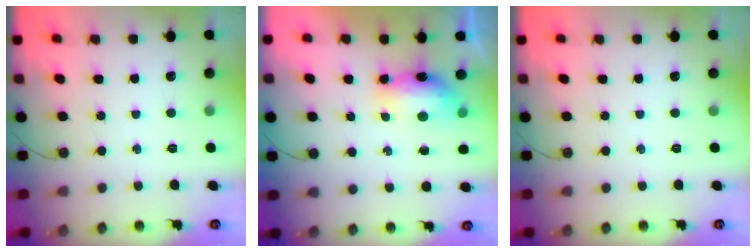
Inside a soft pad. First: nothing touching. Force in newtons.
{"total": 8.4, "press": 8.4, "slide": 0.6}
{"total": 0.0}